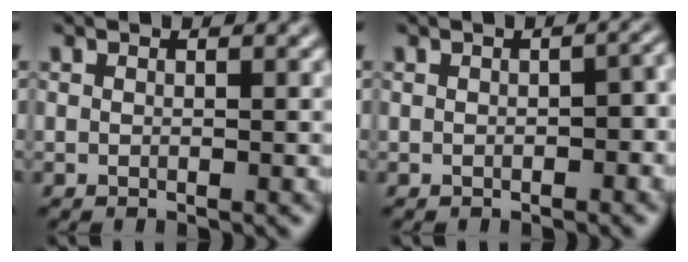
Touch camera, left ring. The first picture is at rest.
{"total": 2.0, "force": [-0.4, 1.0, 1.7], "torque": [-0.022, 0.001, -0.006]}